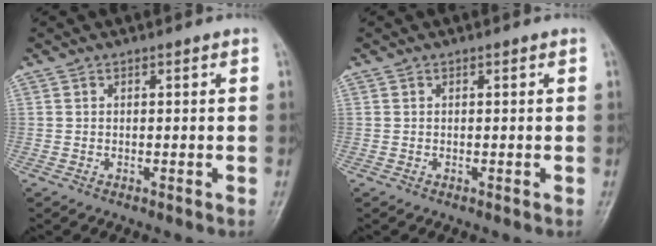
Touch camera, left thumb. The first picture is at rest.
{"total": 0.0}